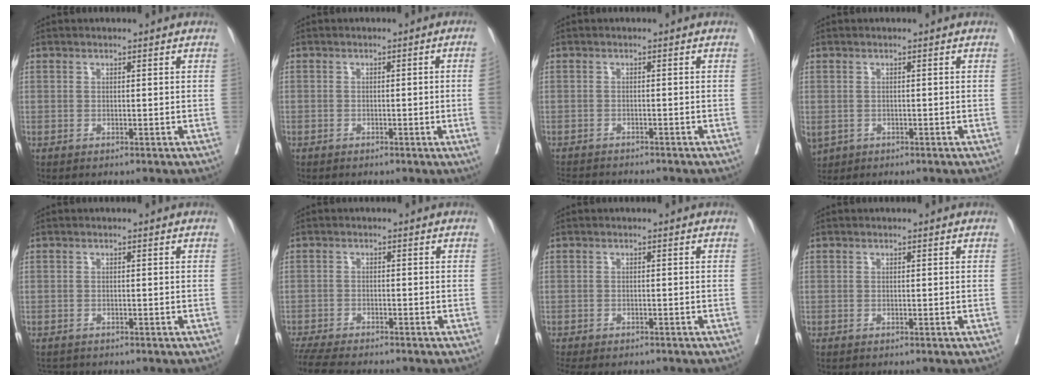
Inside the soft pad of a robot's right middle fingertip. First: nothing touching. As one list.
[{"total": 2.7, "force": [-0.6, -0.5, 2.5], "torque": [-0.032, 0.001, -0.009]}, {"total": 6.8, "force": [-6.4, 1.0, 2.0], "torque": [-0.029, -0.008, -0.095]}, {"total": 4.5, "force": [-1.9, 3.6, 1.9], "torque": [-0.050, -0.005, -0.024]}, {"total": 1.8, "force": [-1.7, 0.7, 0.0], "torque": [-0.004, -0.005, -0.027]}, {"total": 8.8, "force": [-7.9, 1.0, 3.9], "torque": [-0.060, -0.016, -0.126]}, {"total": 8.1, "force": [-7.0, 2.5, 3.2], "torque": [-0.051, -0.005, -0.093]}, {"total": 0.0}]